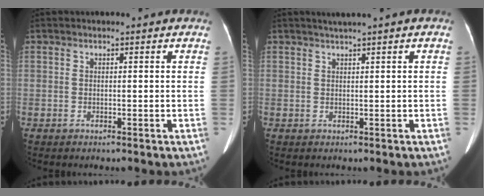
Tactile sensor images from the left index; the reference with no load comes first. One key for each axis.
{"total": 1.1, "fx": 0.8, "fy": 0.0, "fz": 0.7, "tx": -0.011, "ty": 0.013, "tz": 0.018}